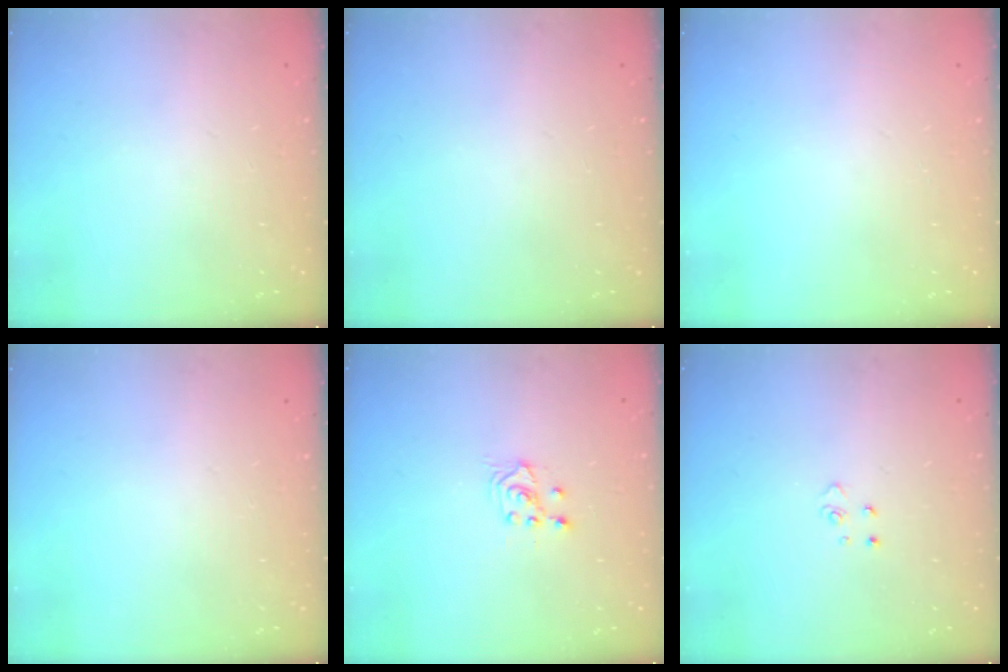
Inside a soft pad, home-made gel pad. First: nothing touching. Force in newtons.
{"total": 0.0}
{"total": 0.0}
{"total": 0.0}
{"total": 2.5, "press": 2.4, "slide": 0.7}
{"total": 2.6, "press": 2.6, "slide": 0.3}